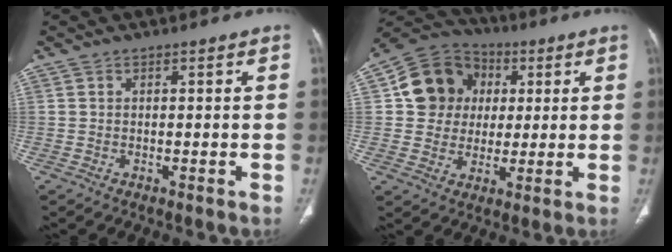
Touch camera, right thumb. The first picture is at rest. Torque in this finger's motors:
{"motor_torque": [-0.73, 1.16, 0.04, -0.04, 0.24]}